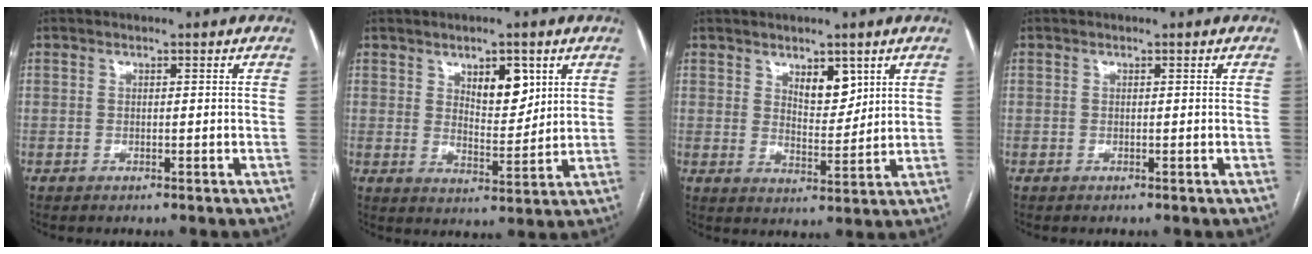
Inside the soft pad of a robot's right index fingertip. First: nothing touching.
{"total": 6.9, "force": [3.3, 3.0, 5.2], "torque": [-0.081, -0.003, 0.057]}
{"total": 5.4, "force": [3.0, 2.5, 3.7], "torque": [-0.057, -0.005, 0.053]}
{"total": 0.0}